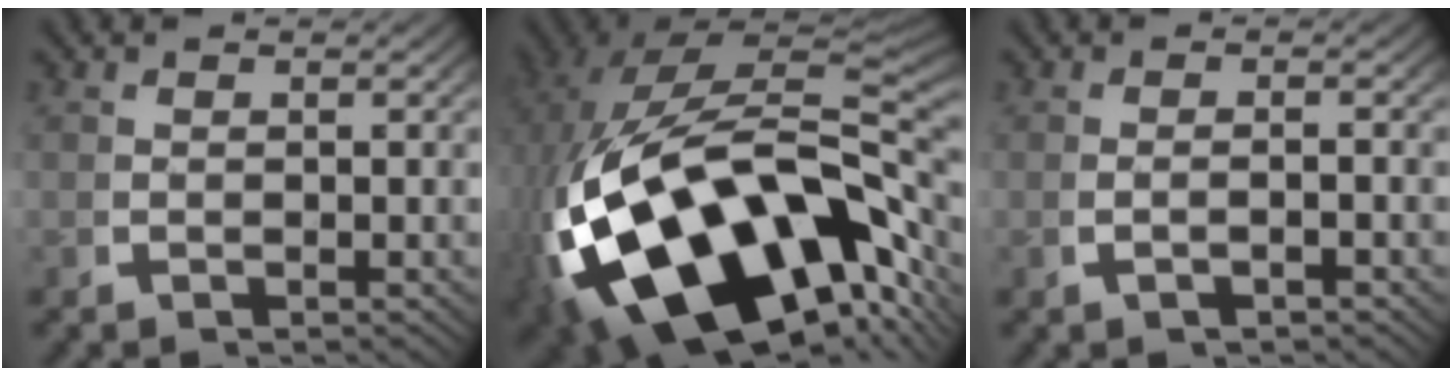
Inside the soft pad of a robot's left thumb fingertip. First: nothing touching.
{"total": 27.4, "force": [-5.6, 16.3, 21.3], "torque": [-0.414, -0.081, -0.046]}
{"total": 1.3, "force": [-0.7, 0.3, 1.1], "torque": [-0.027, -0.001, -0.009]}